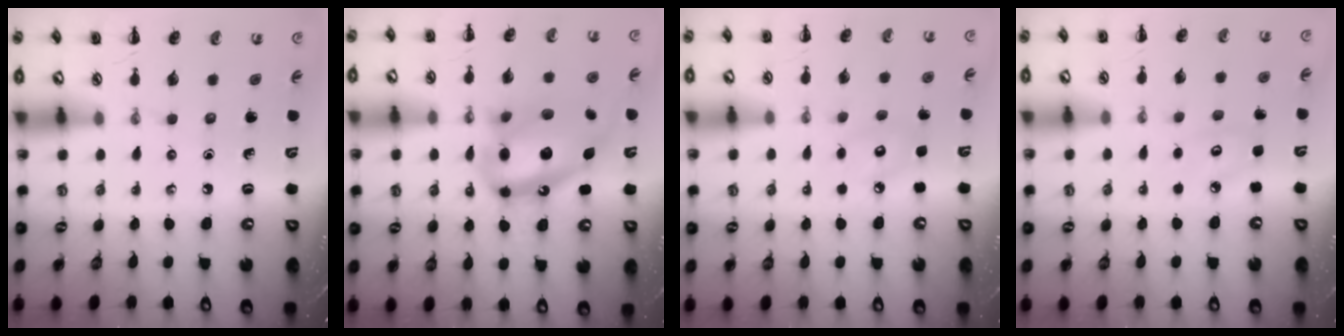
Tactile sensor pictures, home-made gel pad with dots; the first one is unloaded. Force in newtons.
{"total": 17.5, "press": 17.0, "slide": 4.4}
{"total": 5.3, "press": 5.2, "slide": 0.6}
{"total": 3.8, "press": 3.6, "slide": 1.1}